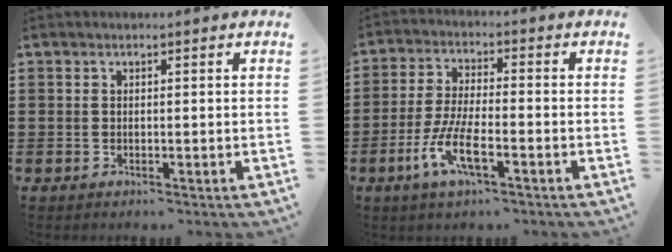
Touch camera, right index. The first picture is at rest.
{"total": 7.6, "force": [-3.6, 1.8, 6.4], "torque": [-0.152, -0.015, -0.074]}